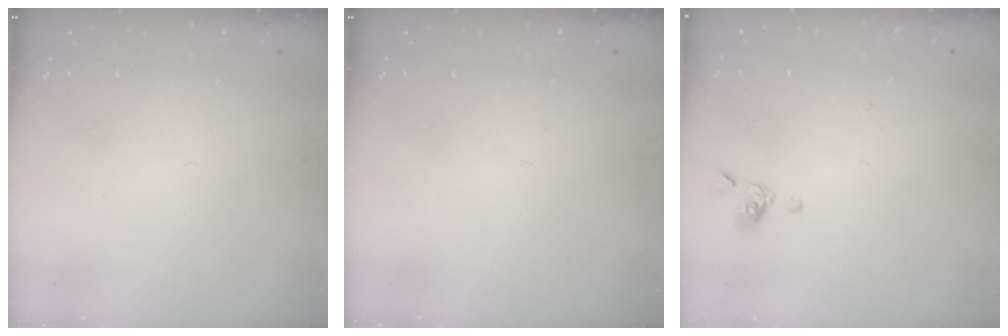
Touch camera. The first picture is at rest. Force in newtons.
{"total": 0.0}
{"total": 2.2, "press": 2.2, "slide": 0.1}